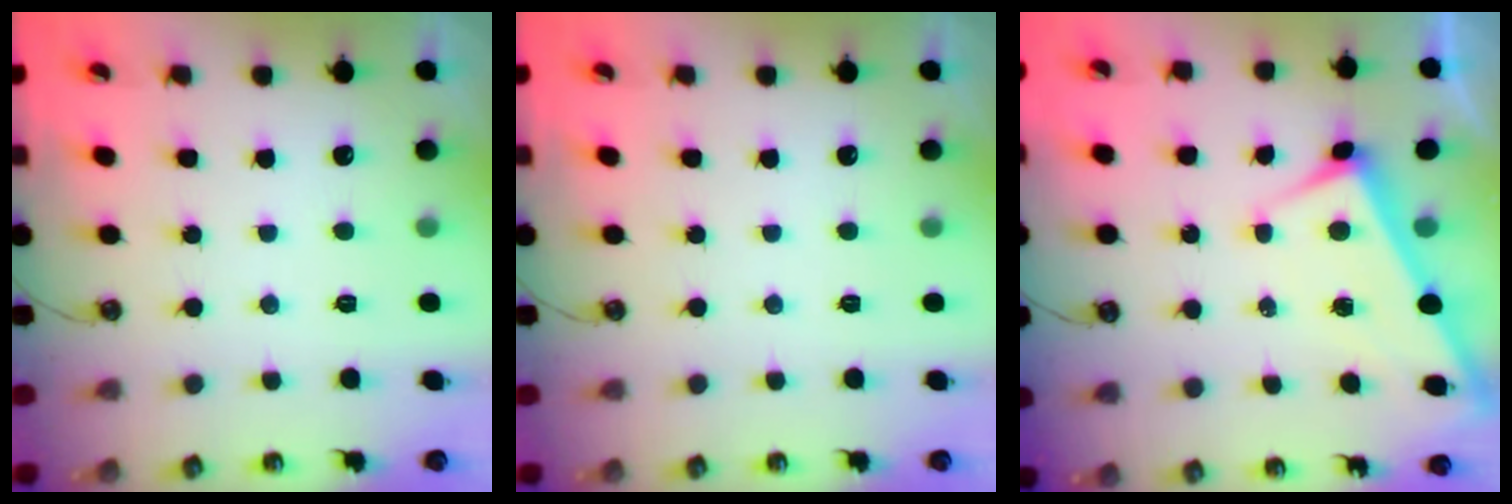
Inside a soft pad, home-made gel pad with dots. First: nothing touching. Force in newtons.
{"total": 0.0}
{"total": 3.1, "press": 3.1, "slide": 0.0}